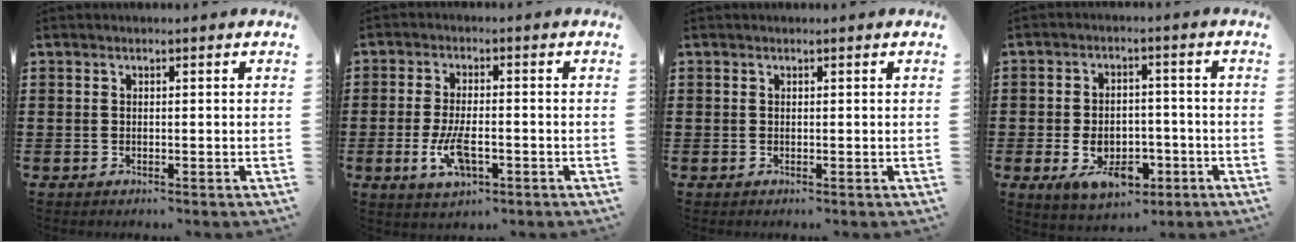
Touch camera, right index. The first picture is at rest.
{"total": 6.6, "force": [-2.0, 2.8, 5.6], "torque": [-0.128, -0.009, -0.040]}
{"total": 0.0}
{"total": 7.1, "force": [-2.7, 4.9, 4.4], "torque": [-0.073, 0.005, -0.050]}